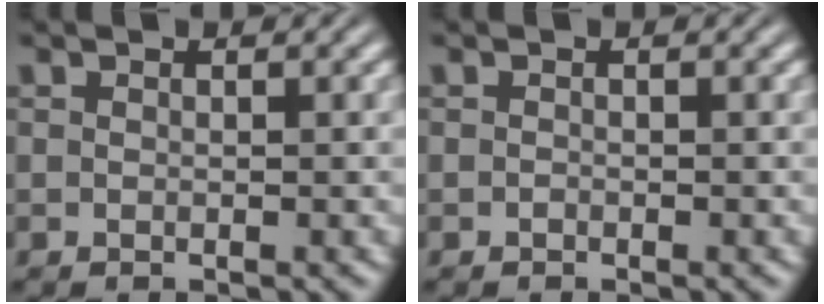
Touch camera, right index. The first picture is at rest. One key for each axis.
{"total": 0.9, "fx": -0.3, "fy": -0.8, "fz": -0.2, "tx": 0.007, "ty": -0.005, "tz": -0.002}